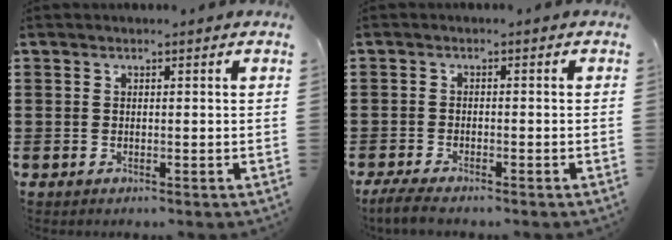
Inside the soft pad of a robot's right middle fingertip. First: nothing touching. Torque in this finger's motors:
{"motor_torque": [0.85, 0.15, 0.11, 0.06]}